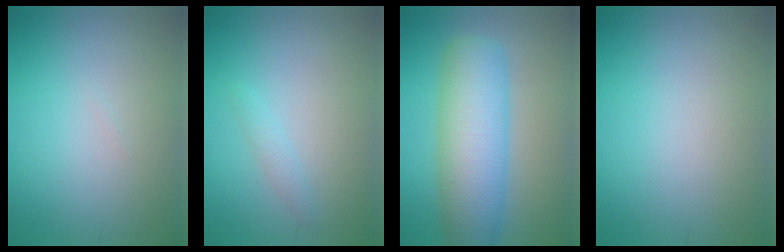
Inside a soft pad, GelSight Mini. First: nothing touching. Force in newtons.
{"total": 1.0, "press": 1.0, "slide": 0.0}
{"total": 7.9, "press": 7.9, "slide": 0.3}
{"total": 0.0}